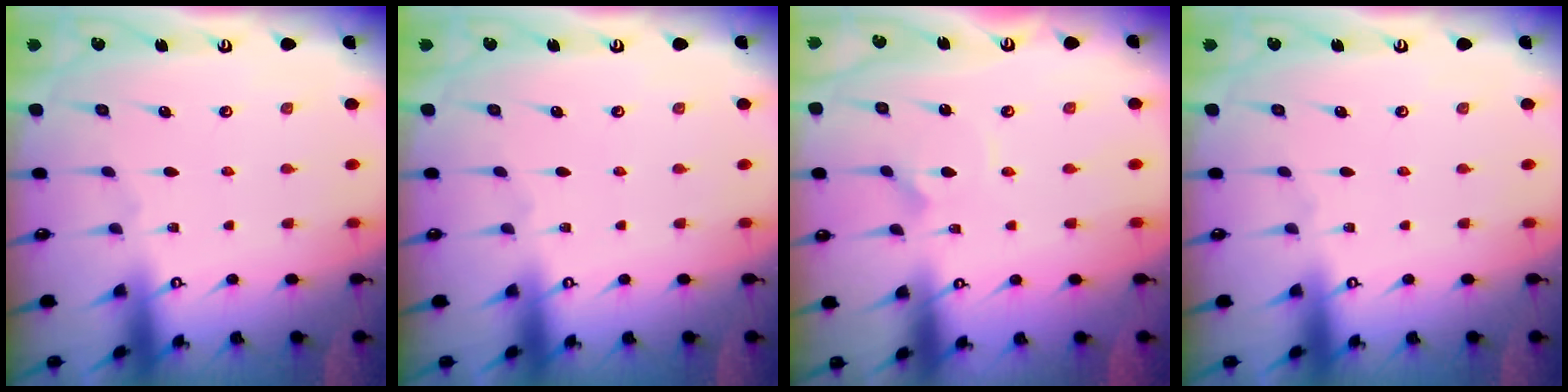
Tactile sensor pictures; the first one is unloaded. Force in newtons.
{"total": 0.0}
{"total": 2.9, "press": 2.9, "slide": 0.0}
{"total": 0.0}